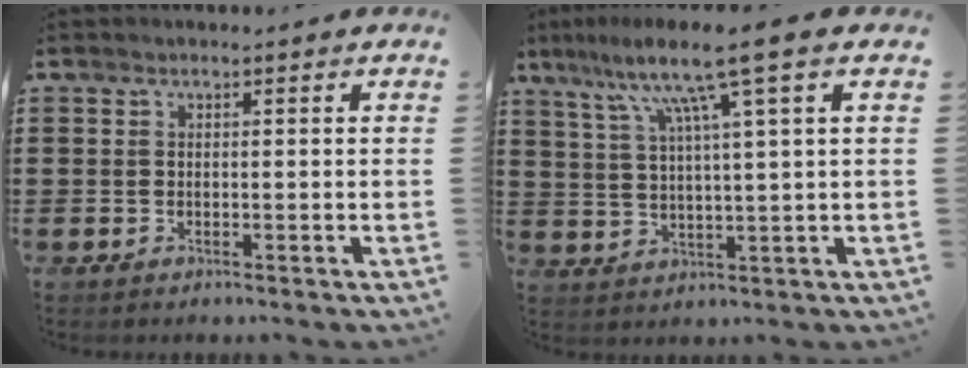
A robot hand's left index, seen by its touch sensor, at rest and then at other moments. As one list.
[{"total": 9.7, "force": [5.6, -0.3, 7.9], "torque": [-0.168, -0.007, 0.089]}]